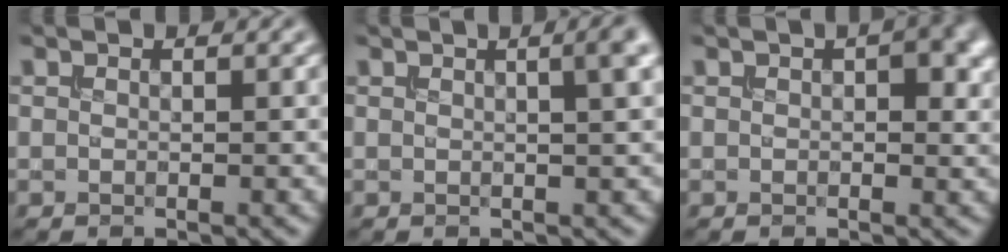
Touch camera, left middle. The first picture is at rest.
{"total": 3.2, "force": [1.2, 1.0, 2.8], "torque": [-0.016, 0.017, 0.000]}
{"total": 3.8, "force": [1.0, 2.0, 3.1], "torque": [-0.039, 0.004, 0.013]}